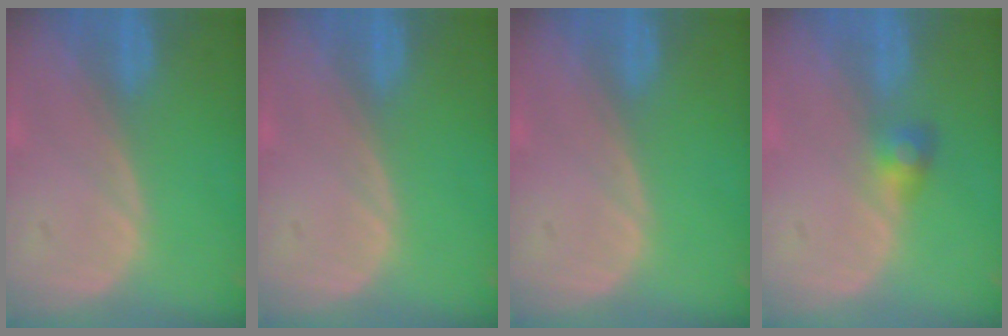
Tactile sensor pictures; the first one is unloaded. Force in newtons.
{"total": 0.0}
{"total": 0.0}
{"total": 2.5, "press": 2.5, "slide": 0.2}